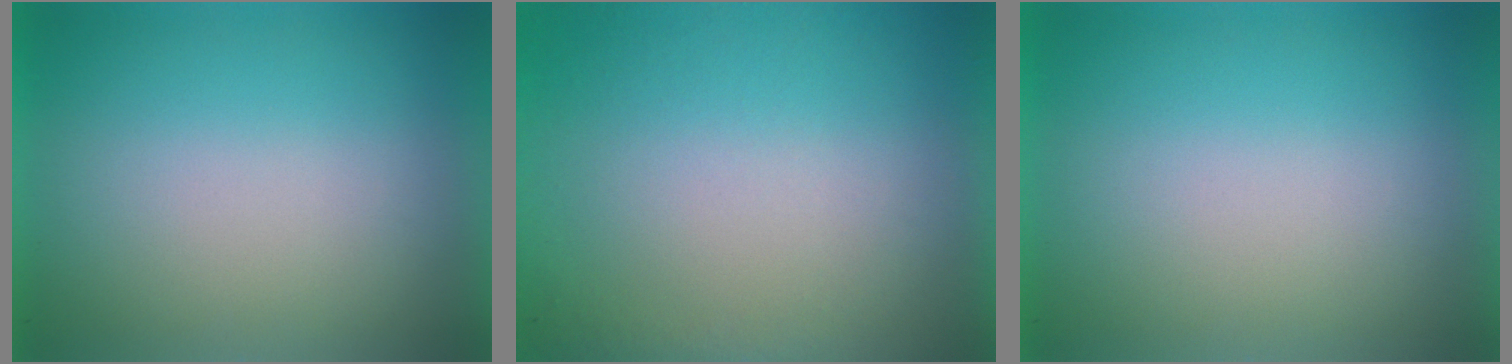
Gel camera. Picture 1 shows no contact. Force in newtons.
{"total": 7.0}
{"total": 0.0}